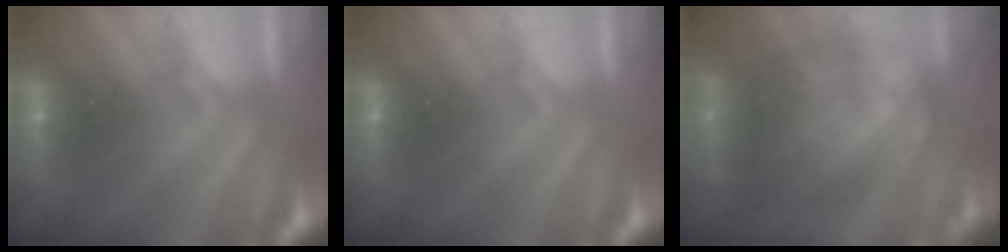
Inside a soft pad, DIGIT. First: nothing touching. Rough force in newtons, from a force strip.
{"total": 0.0}
{"total": 7.0}